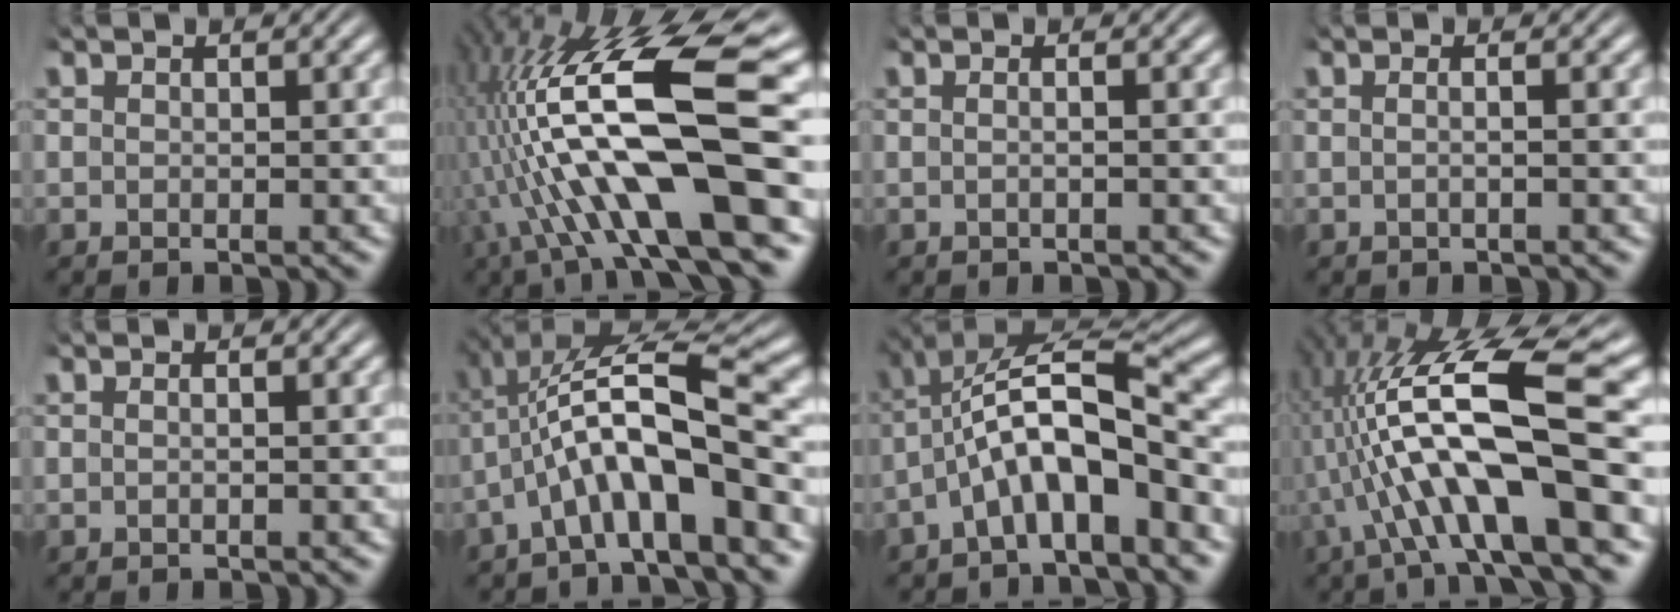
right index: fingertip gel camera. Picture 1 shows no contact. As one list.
[{"total": 14.0, "force": [-0.4, 5.3, 13.0], "torque": [-0.236, -0.009, 0.004]}, {"total": 1.0, "force": [-0.3, -0.3, 0.9], "torque": [-0.015, 0.002, -0.007]}, {"total": 1.3, "force": [-0.4, -0.4, 1.1], "torque": [-0.022, 0.000, -0.007]}, {"total": 0.7, "force": [-0.2, -0.3, 0.6], "torque": [-0.009, 0.003, -0.006]}, {"total": 8.8, "force": [-0.2, 4.0, 7.8], "torque": [-0.149, -0.003, 0.001]}, {"total": 7.5, "force": [-0.8, 4.2, 6.2], "torque": [-0.126, -0.019, -0.006]}, {"total": 11.6, "force": [0.3, 4.1, 10.8], "torque": [-0.201, 0.000, 0.010]}]